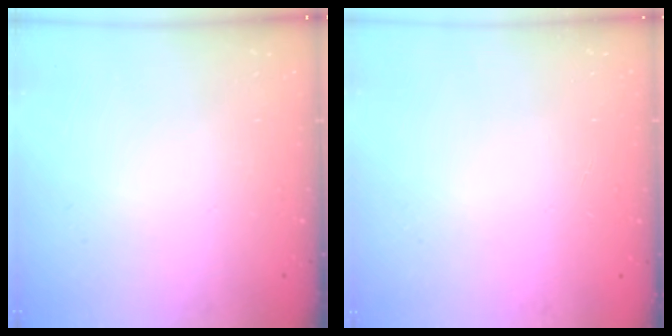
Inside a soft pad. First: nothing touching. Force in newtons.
{"total": 0.0}